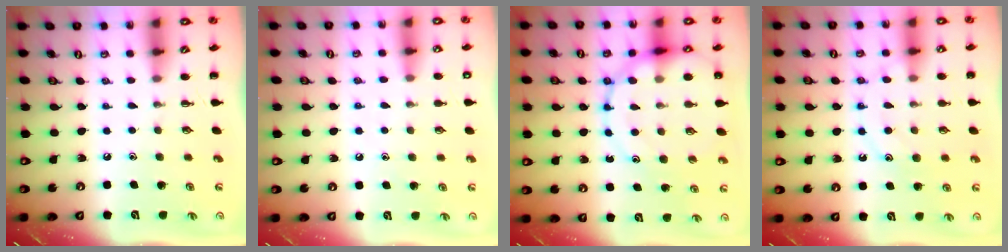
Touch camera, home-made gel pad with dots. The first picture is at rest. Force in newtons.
{"total": 8.7, "press": 8.3, "slide": 2.4}
{"total": 16.9, "press": 16.8, "slide": 2.0}
{"total": 11.2, "press": 11.2, "slide": 0.8}